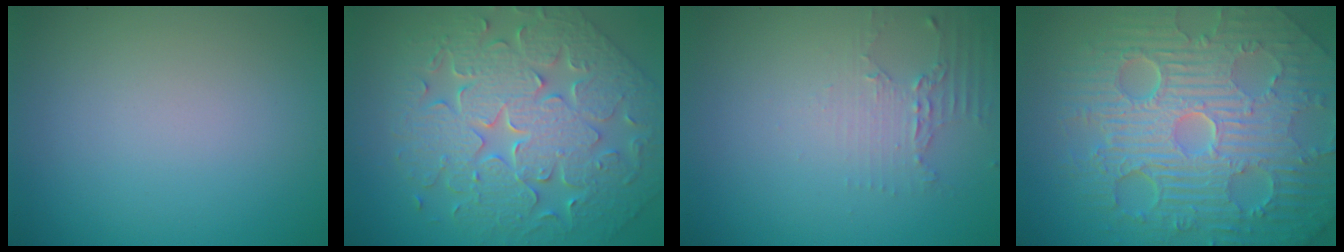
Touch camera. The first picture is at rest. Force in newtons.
{"total": 8.1, "press": 6.8, "slide": 4.4}
{"total": 2.1, "press": 1.5, "slide": 1.4}
{"total": 11.7, "press": 7.5, "slide": 9.0}